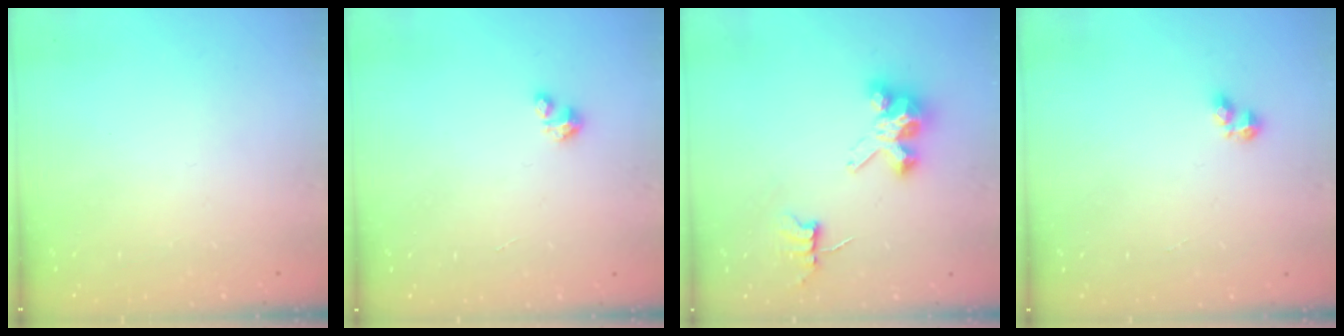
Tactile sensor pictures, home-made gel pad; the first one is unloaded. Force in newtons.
{"total": 0.9, "press": 0.9, "slide": 0.2}
{"total": 6.8, "press": 6.8, "slide": 0.5}
{"total": 2.6, "press": 2.5, "slide": 0.5}